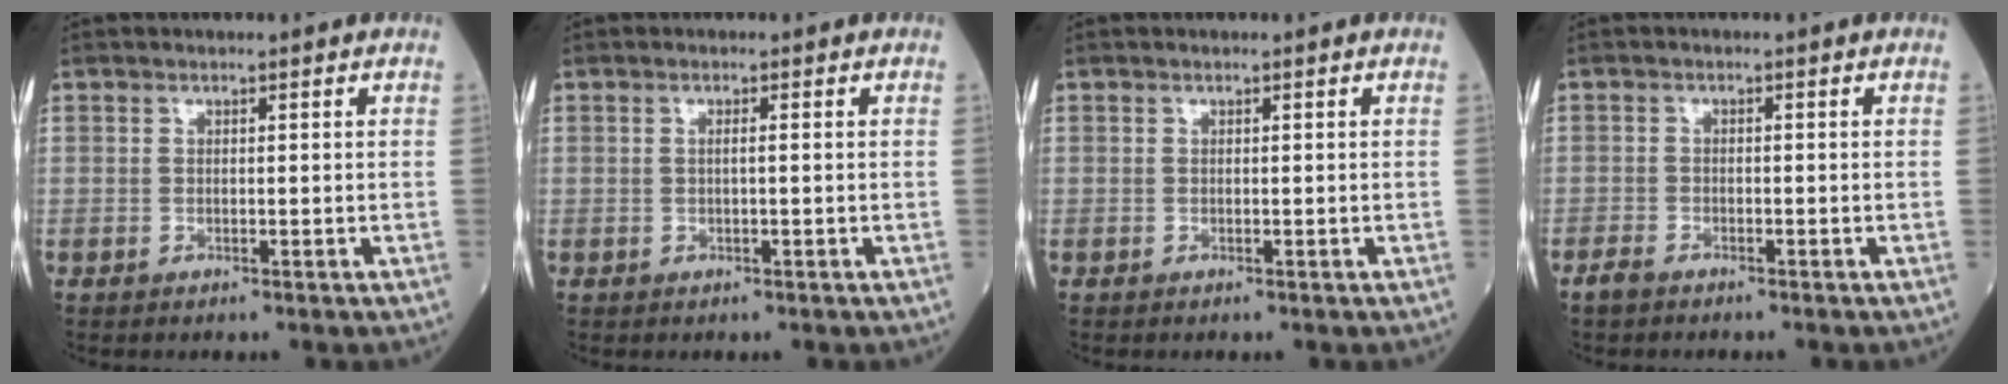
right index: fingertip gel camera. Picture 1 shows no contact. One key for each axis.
{"total": 0.8, "fx": 0.0, "fy": 0.0, "fz": 0.8, "tx": -0.015, "ty": 0.002, "tz": 0.000}
{"total": 0.0}
{"total": 1.8, "fx": -1.5, "fy": 0.5, "fz": 0.7, "tx": -0.023, "ty": -0.002, "tz": -0.028}